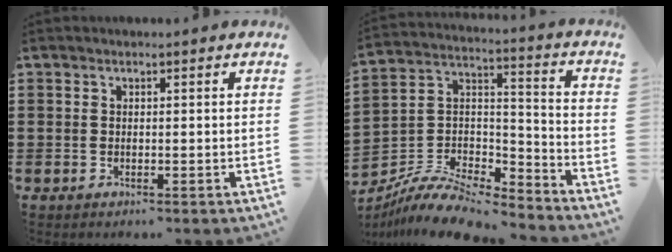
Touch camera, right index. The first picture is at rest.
{"total": 9.8, "force": [-8.4, 3.0, 3.9], "torque": [-0.082, 0.019, -0.168]}